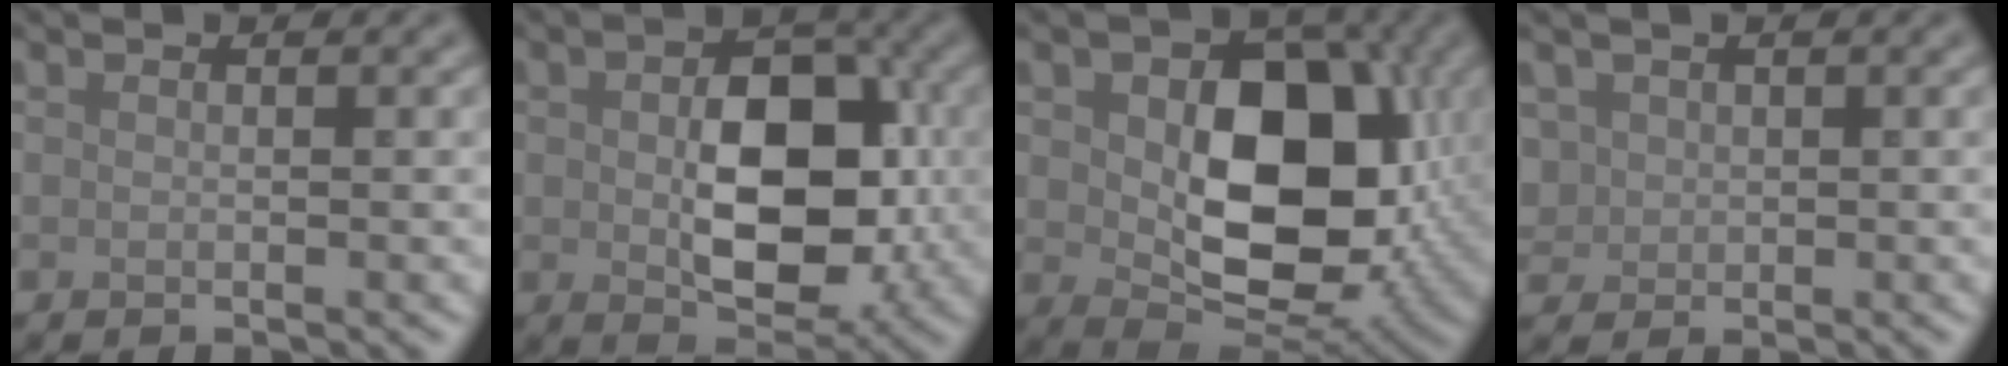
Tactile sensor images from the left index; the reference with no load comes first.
{"total": 8.4, "force": [-0.3, 5.2, 6.6], "torque": [-0.116, -0.008, 0.001]}
{"total": 11.0, "force": [0.5, 7.4, 8.2], "torque": [-0.134, -0.013, 0.021]}
{"total": 1.2, "force": [0.5, 1.1, 0.0], "torque": [-0.013, -0.001, 0.014]}